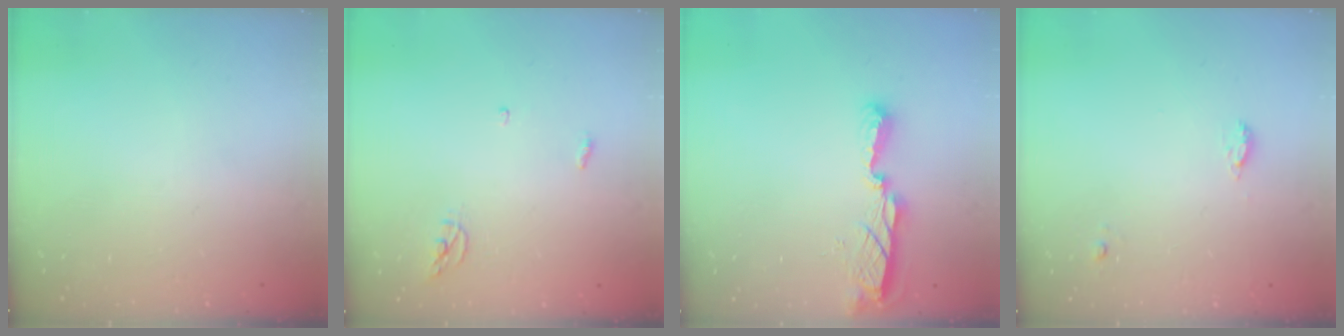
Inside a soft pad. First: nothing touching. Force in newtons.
{"total": 3.6, "press": 3.6, "slide": 0.3}
{"total": 7.8, "press": 7.7, "slide": 0.3}
{"total": 5.3, "press": 5.0, "slide": 1.7}